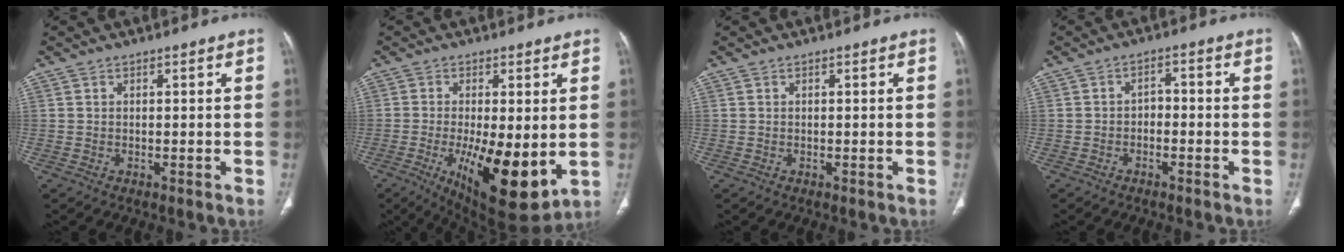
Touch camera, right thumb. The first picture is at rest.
{"total": 16.0, "force": [-3.0, 5.5, 14.7], "torque": [-0.232, -0.032, -0.029]}
{"total": 0.0}
{"total": 2.6, "force": [-1.1, 1.7, 1.6], "torque": [-0.021, 0.022, -0.024]}